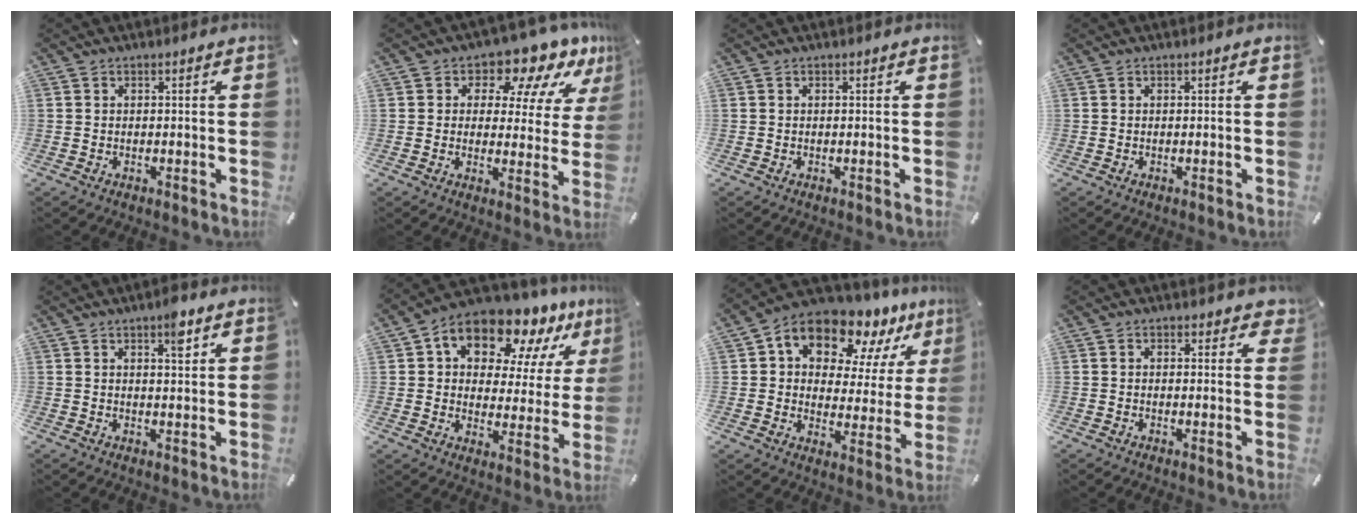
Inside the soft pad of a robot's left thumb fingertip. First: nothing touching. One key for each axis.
{"total": 11.8, "fx": 8.6, "fy": 5.8, "fz": 5.6, "tx": -0.093, "ty": -0.060, "tz": 0.151}
{"total": 0.0}
{"total": 0.0}
{"total": 4.7, "fx": 2.8, "fy": 1.5, "fz": 3.6, "tx": -0.045, "ty": -0.011, "tz": 0.041}
{"total": 14.8, "fx": 10.4, "fy": 7.9, "fz": 6.8, "tx": -0.121, "ty": -0.069, "tz": 0.184}
{"total": 13.7, "fx": 10.4, "fy": 7.0, "fz": 5.6, "tx": -0.106, "ty": -0.077, "tz": 0.185}
{"total": 1.8, "fx": 1.0, "fy": 1.1, "fz": 1.0, "tx": -0.007, "ty": -0.001, "tz": 0.014}